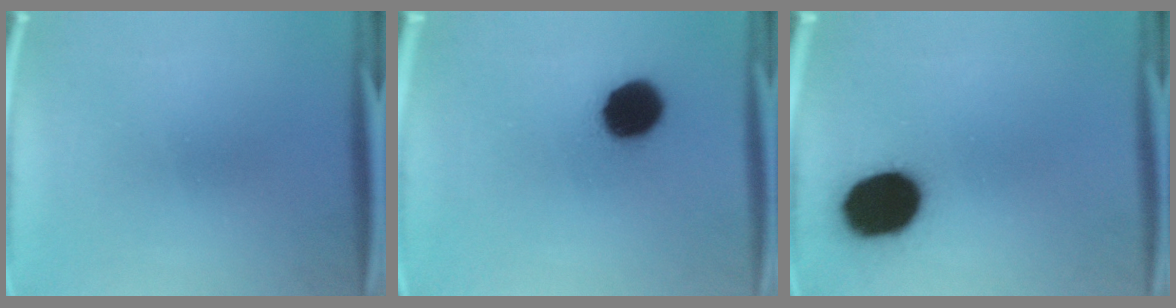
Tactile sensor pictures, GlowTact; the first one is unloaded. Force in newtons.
{"total": 13.1}
{"total": 16.3}